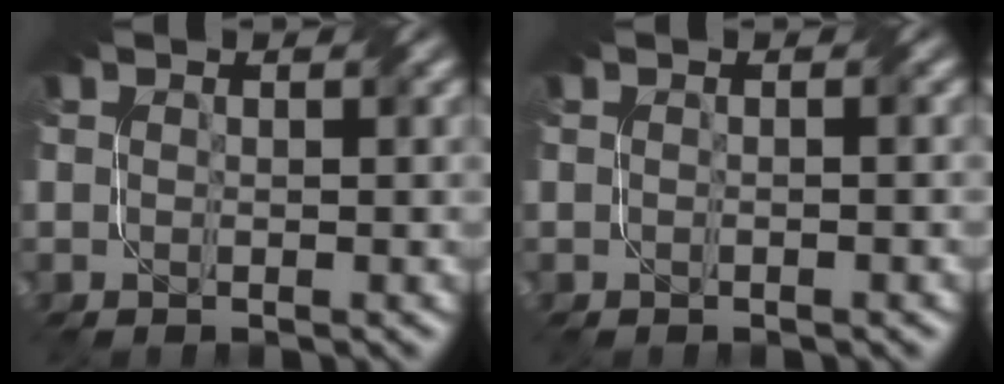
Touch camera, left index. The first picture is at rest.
{"total": 0.7, "force": [-0.2, 0.2, 0.6], "torque": [-0.010, -0.006, -0.012]}